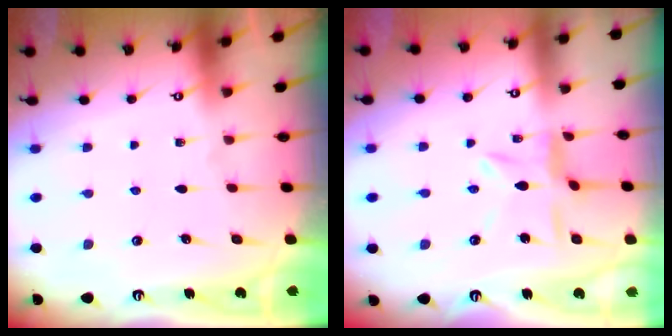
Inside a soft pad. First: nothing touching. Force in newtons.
{"total": 6.5, "press": 6.5, "slide": 0.6}